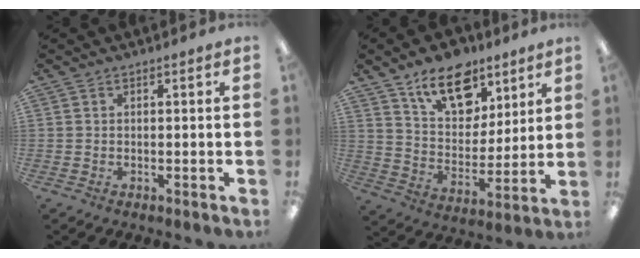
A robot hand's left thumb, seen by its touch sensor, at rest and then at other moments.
{"total": 15.4, "force": [10.1, 9.0, 7.2], "torque": [-0.104, -0.056, 0.182]}